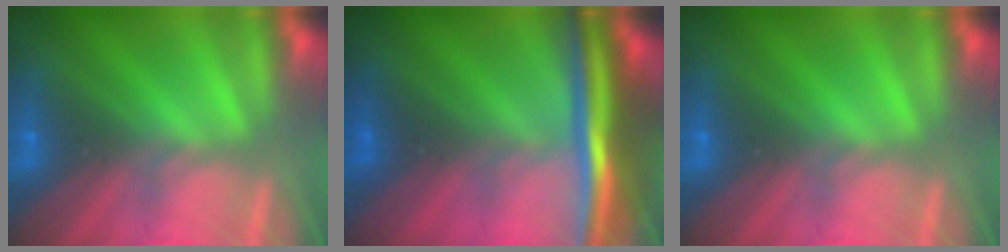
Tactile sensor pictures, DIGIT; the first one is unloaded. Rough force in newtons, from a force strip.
{"total": 7.5}
{"total": 0.0}